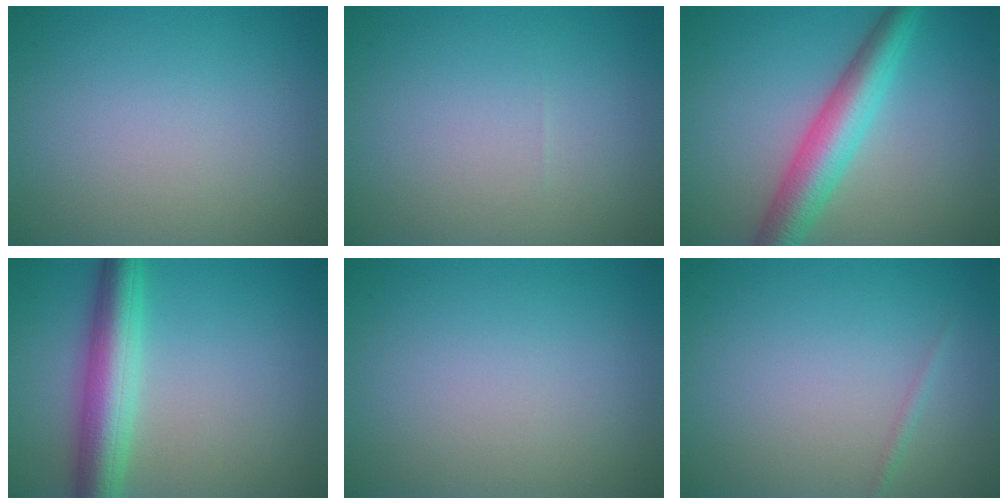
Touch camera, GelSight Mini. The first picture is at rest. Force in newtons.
{"total": 0.0}
{"total": 5.8, "press": 5.8, "slide": 0.1}
{"total": 6.1, "press": 6.1, "slide": 0.2}
{"total": 0.0}
{"total": 0.6, "press": 0.6, "slide": 0.1}